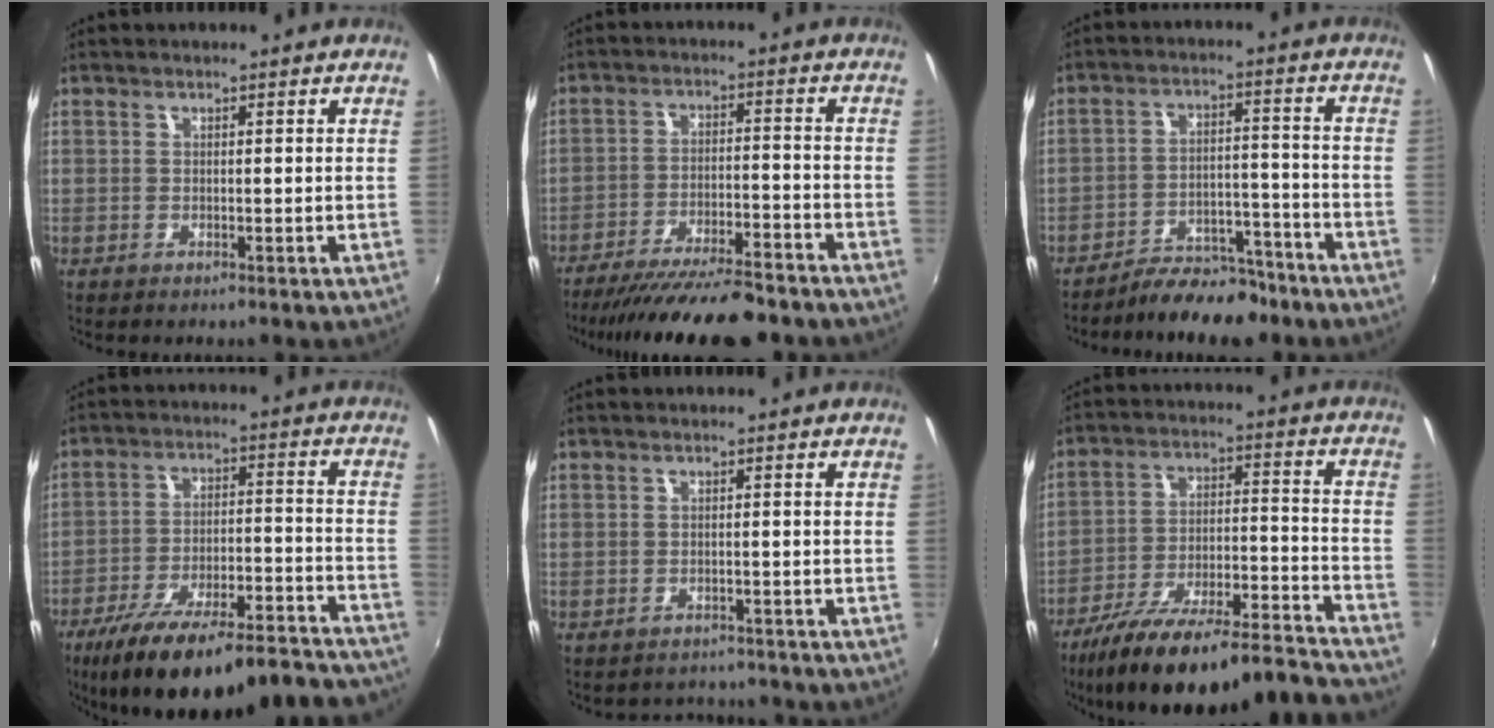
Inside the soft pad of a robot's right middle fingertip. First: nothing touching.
{"total": 17.2, "force": [-15.0, 2.7, 8.0], "torque": [-0.156, -0.028, -0.224]}
{"total": 10.7, "force": [-9.3, 3.7, 3.8], "torque": [-0.074, 0.015, -0.130]}
{"total": 28.2, "force": [-23.7, 6.9, 13.5], "torque": [-0.218, -0.027, -0.321]}
{"total": 4.1, "force": [-3.8, 1.5, 0.1], "torque": [-0.011, -0.003, -0.054]}
{"total": 25.9, "force": [-22.5, 4.2, 12.0], "torque": [-0.200, -0.034, -0.332]}